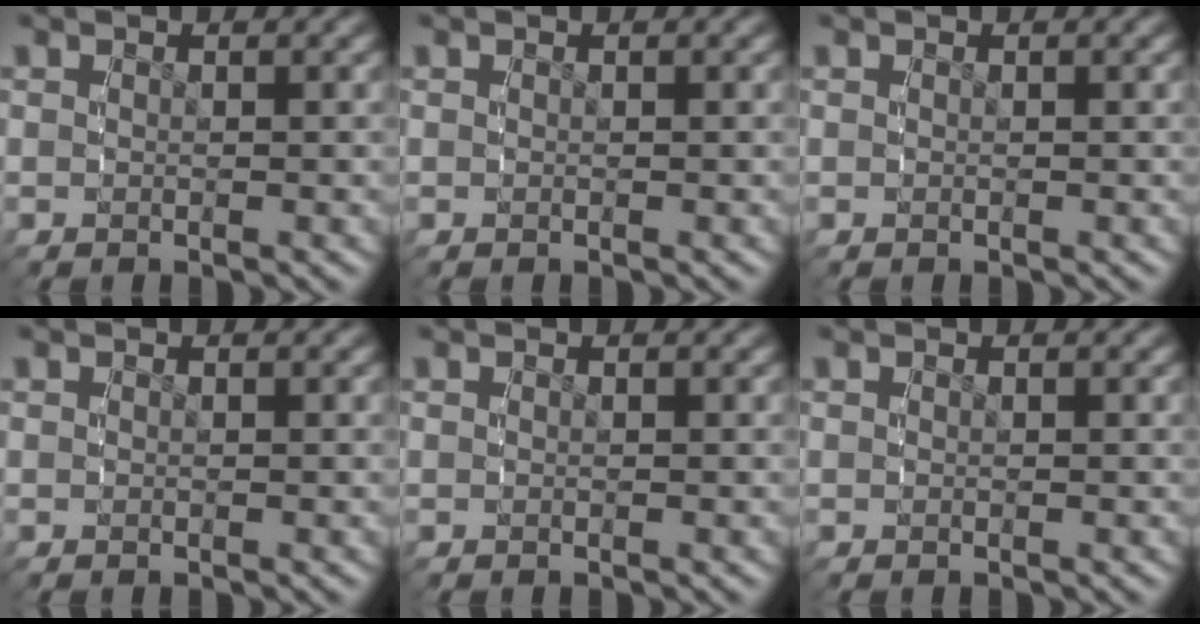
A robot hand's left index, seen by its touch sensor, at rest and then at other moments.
{"total": 0.0}
{"total": 0.0}
{"total": 0.0}
{"total": 0.0}
{"total": 0.0}